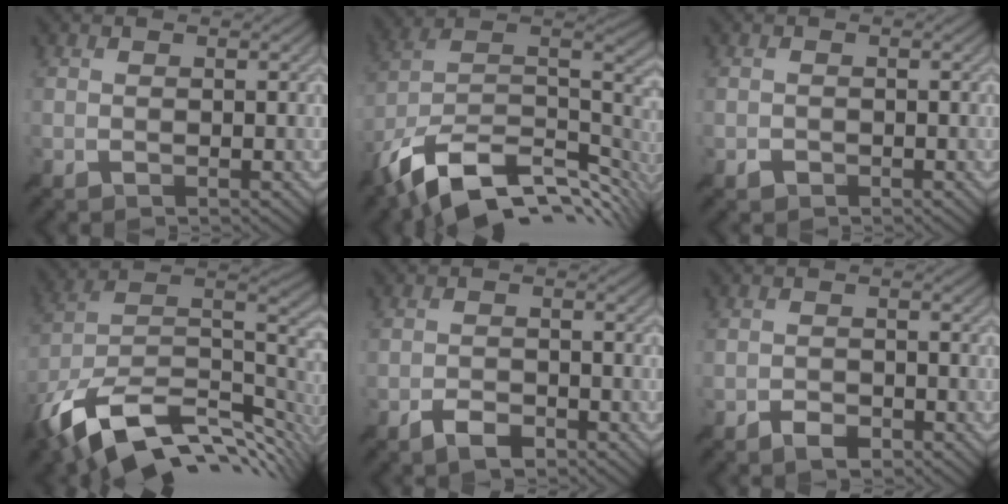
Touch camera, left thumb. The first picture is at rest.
{"total": 15.5, "force": [-8.6, 8.0, 10.1], "torque": [-0.237, -0.022, -0.143]}
{"total": 0.8, "force": [-0.6, 0.5, -0.1], "torque": [0.005, -0.001, -0.010]}
{"total": 16.3, "force": [-7.7, 8.9, 11.2], "torque": [-0.258, -0.022, -0.126]}
{"total": 2.9, "force": [-2.3, 1.1, 1.4], "torque": [-0.028, -0.002, -0.043]}
{"total": 2.2, "force": [-1.8, 0.9, 0.9], "torque": [-0.014, -0.002, -0.033]}